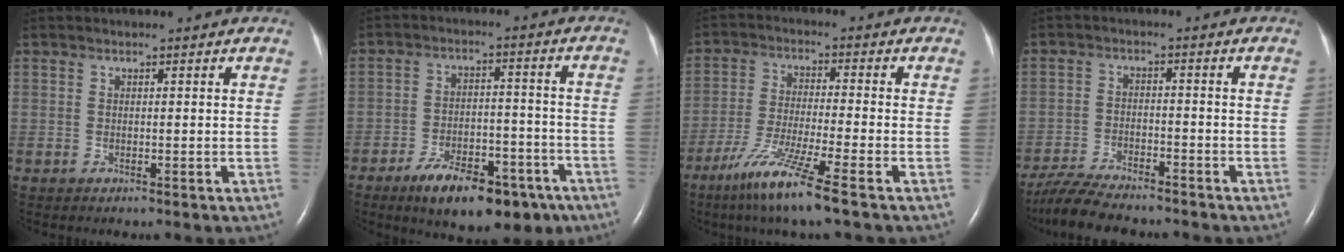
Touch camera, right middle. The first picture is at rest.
{"total": 13.6, "force": [-9.0, 5.7, 8.5], "torque": [-0.120, 0.009, -0.132]}
{"total": 10.0, "force": [-6.4, -0.8, 7.7], "torque": [-0.158, -0.036, -0.122]}
{"total": 9.7, "force": [-8.6, 1.4, 4.2], "torque": [-0.077, -0.023, -0.144]}